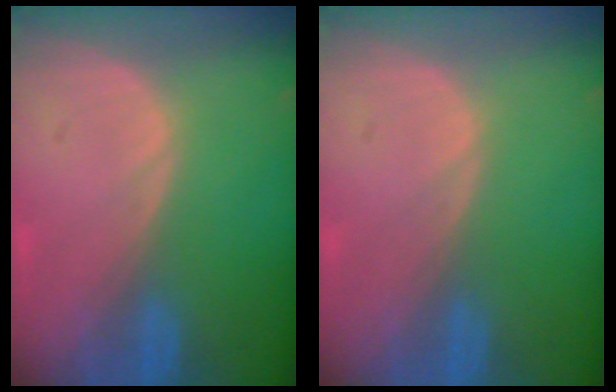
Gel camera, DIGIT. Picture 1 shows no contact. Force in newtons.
{"total": 0.0}